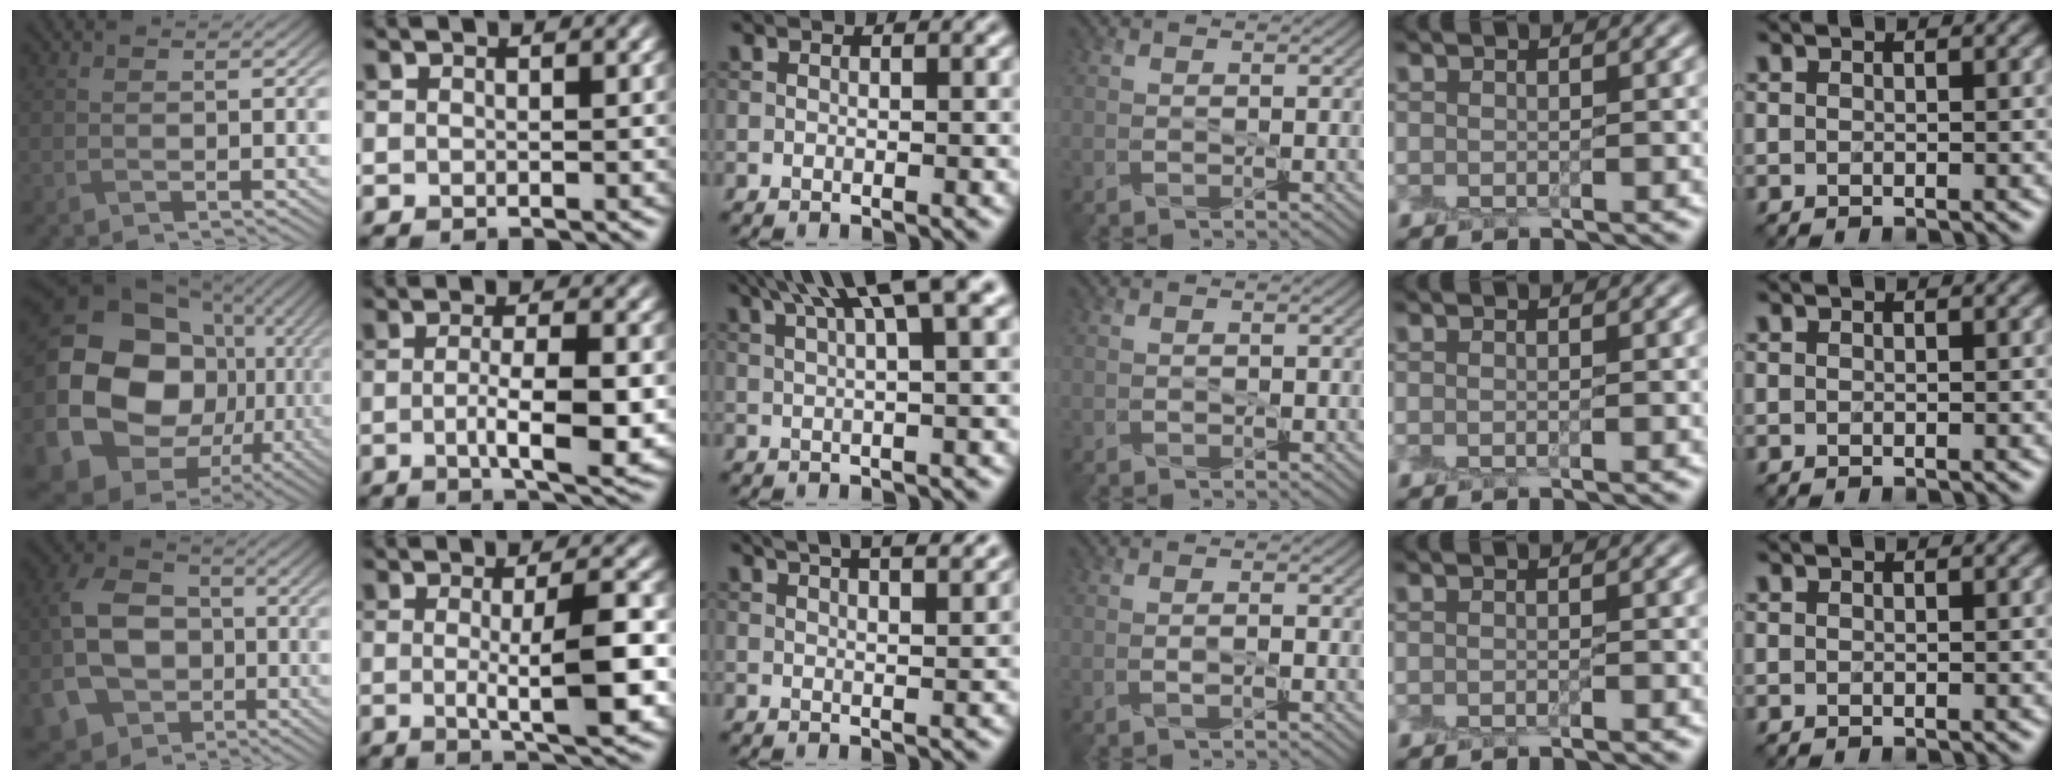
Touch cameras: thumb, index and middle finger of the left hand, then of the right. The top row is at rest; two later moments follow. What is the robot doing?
{"motion": "peel", "object": "plastic screen protector"}